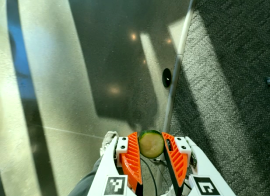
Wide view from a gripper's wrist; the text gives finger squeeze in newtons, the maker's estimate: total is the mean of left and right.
{"total": 6.6, "left": 6.3, "right": 6.9}